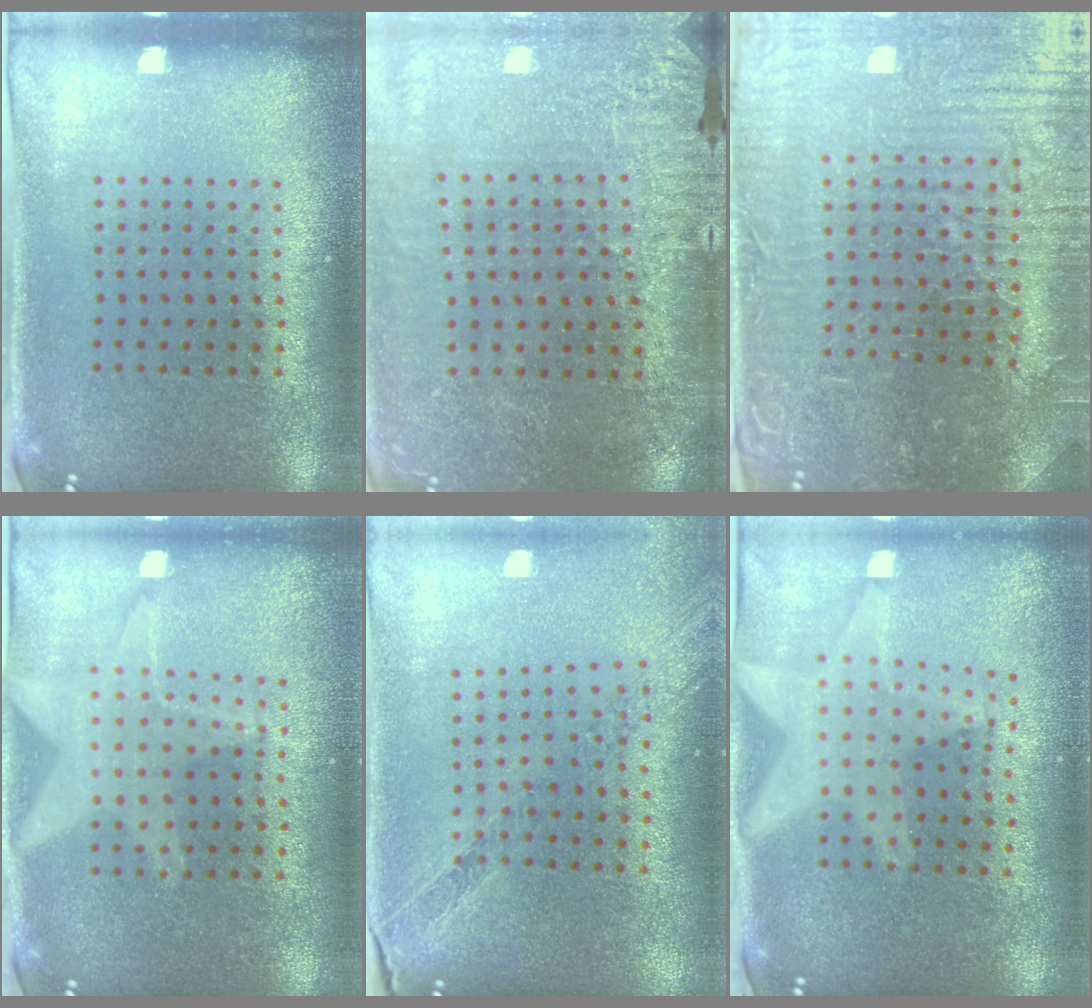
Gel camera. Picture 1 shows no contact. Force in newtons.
{"total": 2.9, "press": 2.9, "slide": 0.2}
{"total": 4.6, "press": 4.5, "slide": 0.8}
{"total": 1.7, "press": 1.5, "slide": 0.7}
{"total": 1.1, "press": 1.1, "slide": 0.1}
{"total": 2.2, "press": 1.8, "slide": 1.2}